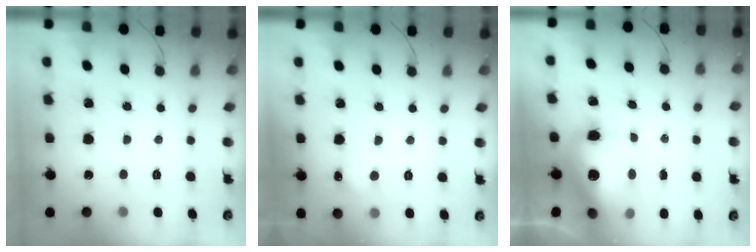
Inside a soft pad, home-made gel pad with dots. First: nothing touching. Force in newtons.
{"total": 5.1, "press": 5.0, "slide": 1.3}
{"total": 14.9, "press": 14.6, "slide": 3.1}